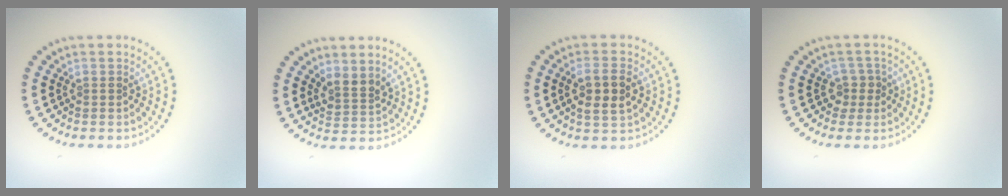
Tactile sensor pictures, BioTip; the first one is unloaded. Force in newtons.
{"total": 2.1, "press": 1.5, "slide": 1.5}
{"total": 3.2, "press": 3.2, "slide": 0.8}
{"total": 1.7, "press": 1.3, "slide": 1.1}